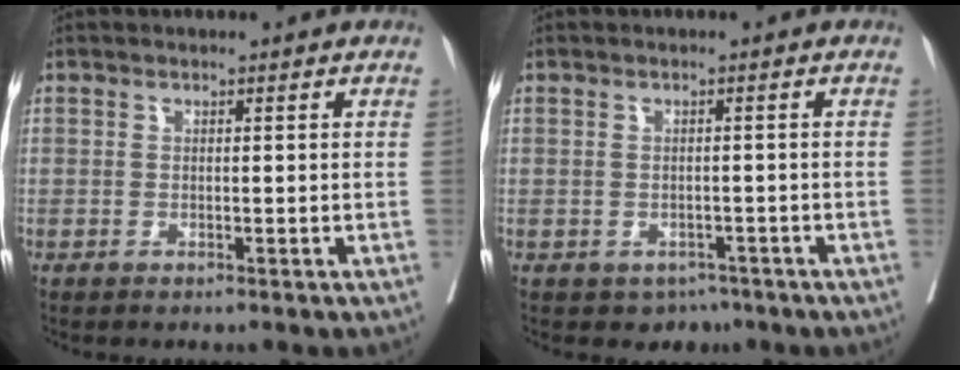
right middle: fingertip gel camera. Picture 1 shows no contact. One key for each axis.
{"total": 3.0, "fx": -2.0, "fy": 2.1, "fz": 0.7, "tx": -0.001, "ty": 0.006, "tz": -0.023}